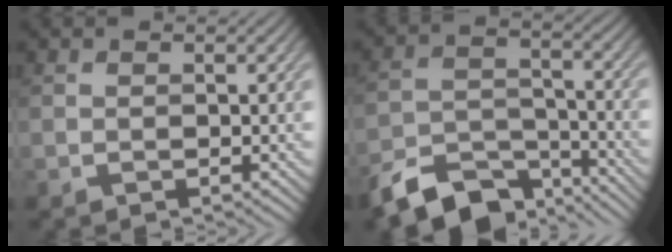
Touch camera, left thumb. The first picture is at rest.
{"total": 10.2, "force": [-8.1, 4.2, 4.4], "torque": [-0.082, -0.012, -0.148]}